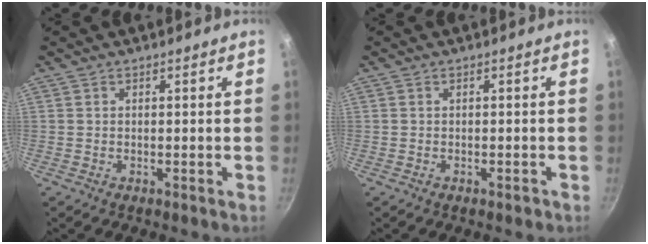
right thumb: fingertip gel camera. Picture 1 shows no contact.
{"total": 0.9, "force": [-0.5, 0.5, 0.5], "torque": [-0.006, 0.007, -0.005]}